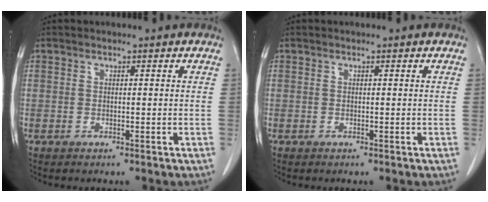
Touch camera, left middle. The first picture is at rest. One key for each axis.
{"total": 0.0}